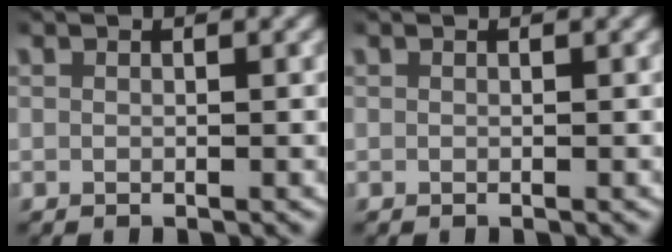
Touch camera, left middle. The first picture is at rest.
{"total": 0.0}